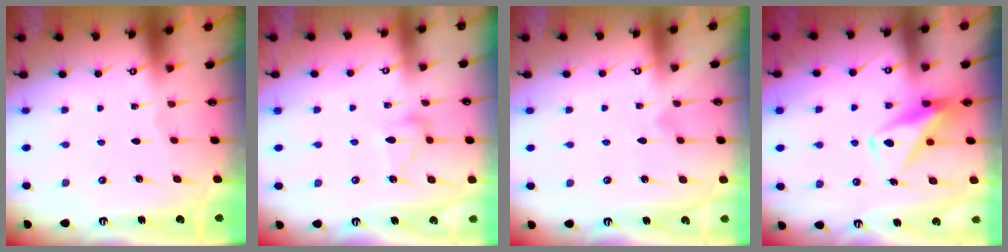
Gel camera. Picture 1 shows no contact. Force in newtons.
{"total": 9.6, "press": 9.6, "slide": 0.4}
{"total": 5.1, "press": 5.0, "slide": 0.3}
{"total": 8.8, "press": 8.7, "slide": 0.9}